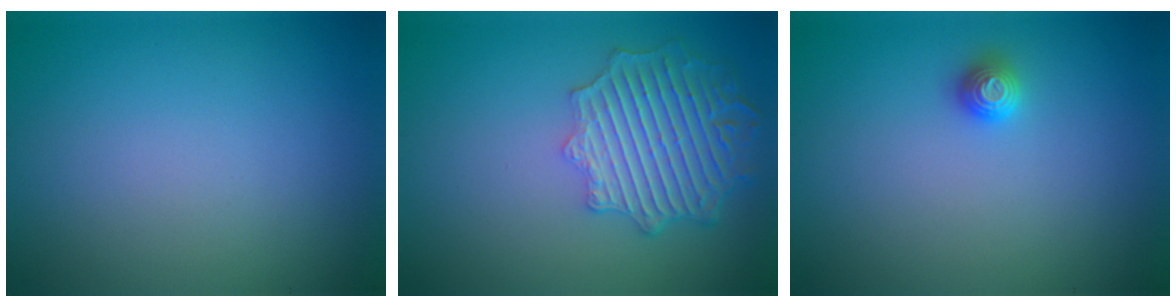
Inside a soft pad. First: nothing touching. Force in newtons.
{"total": 6.3, "press": 5.1, "slide": 3.7}
{"total": 1.1, "press": 1.1, "slide": 0.2}